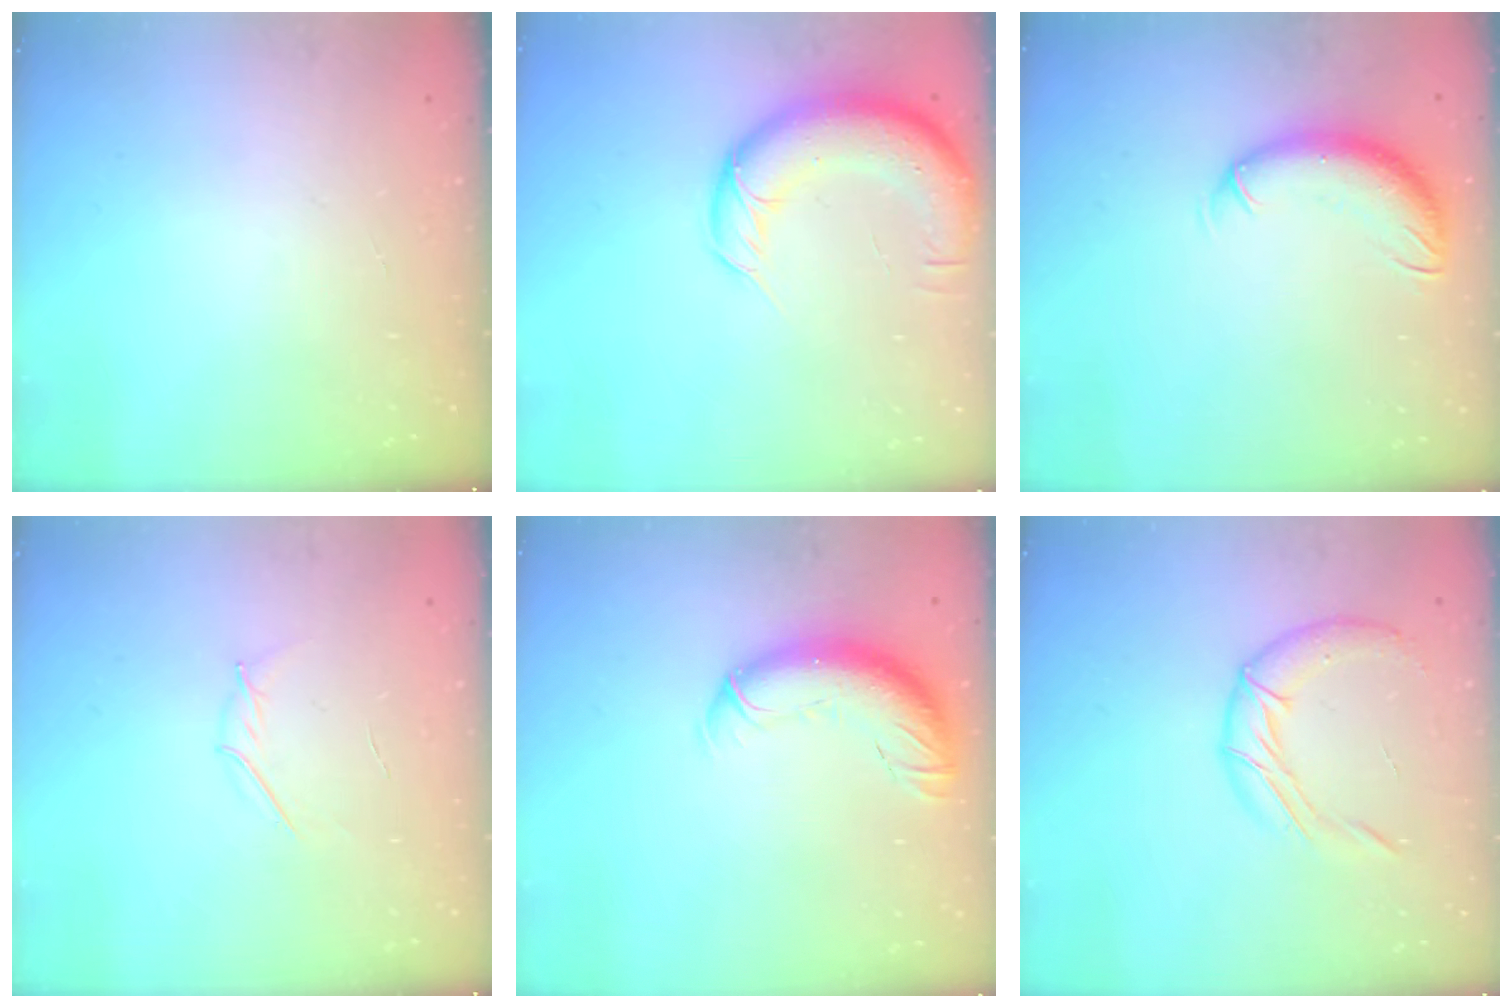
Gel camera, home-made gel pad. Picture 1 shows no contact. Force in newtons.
{"total": 13.0, "press": 12.5, "slide": 3.3}
{"total": 10.1, "press": 9.8, "slide": 2.5}
{"total": 2.9, "press": 2.8, "slide": 0.9}
{"total": 13.1, "press": 12.7, "slide": 3.3}
{"total": 10.3, "press": 10.3, "slide": 1.3}